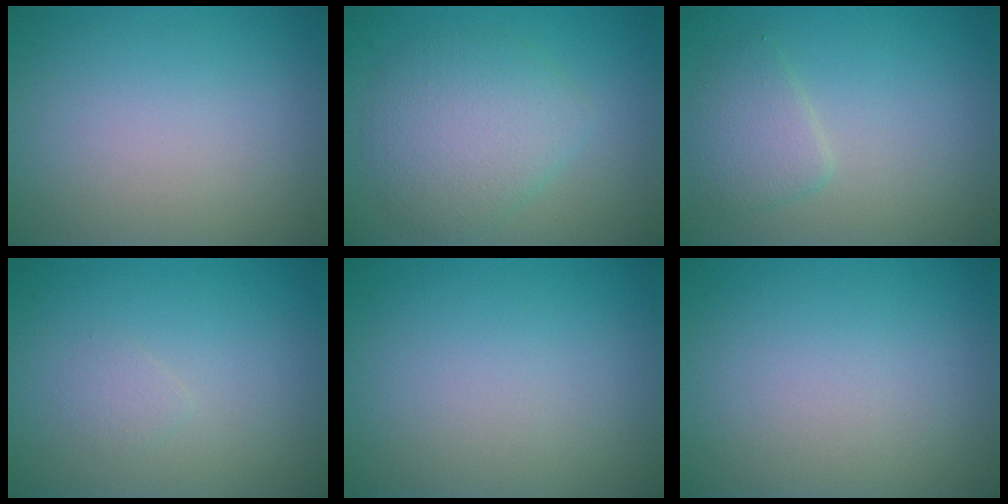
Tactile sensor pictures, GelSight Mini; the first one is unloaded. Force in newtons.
{"total": 4.6, "press": 4.6, "slide": 0.1}
{"total": 2.5, "press": 2.5, "slide": 0.1}
{"total": 0.8, "press": 0.8, "slide": 0.0}
{"total": 0.0}
{"total": 0.0}